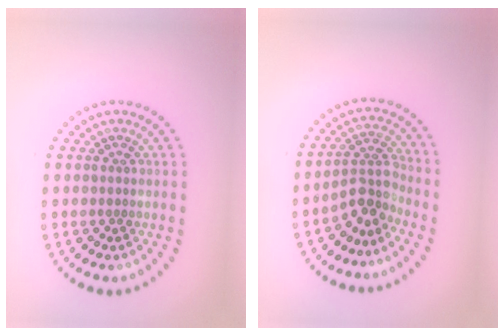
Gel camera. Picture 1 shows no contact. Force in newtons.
{"total": 3.0, "press": 2.3, "slide": 2.0}